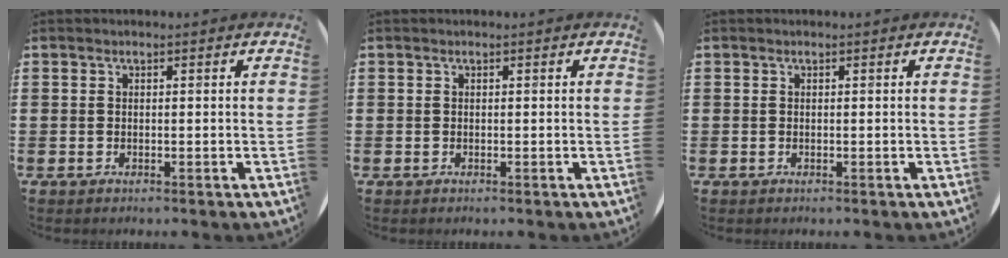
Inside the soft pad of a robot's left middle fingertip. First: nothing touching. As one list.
[{"total": 0.0}, {"total": 0.0}]